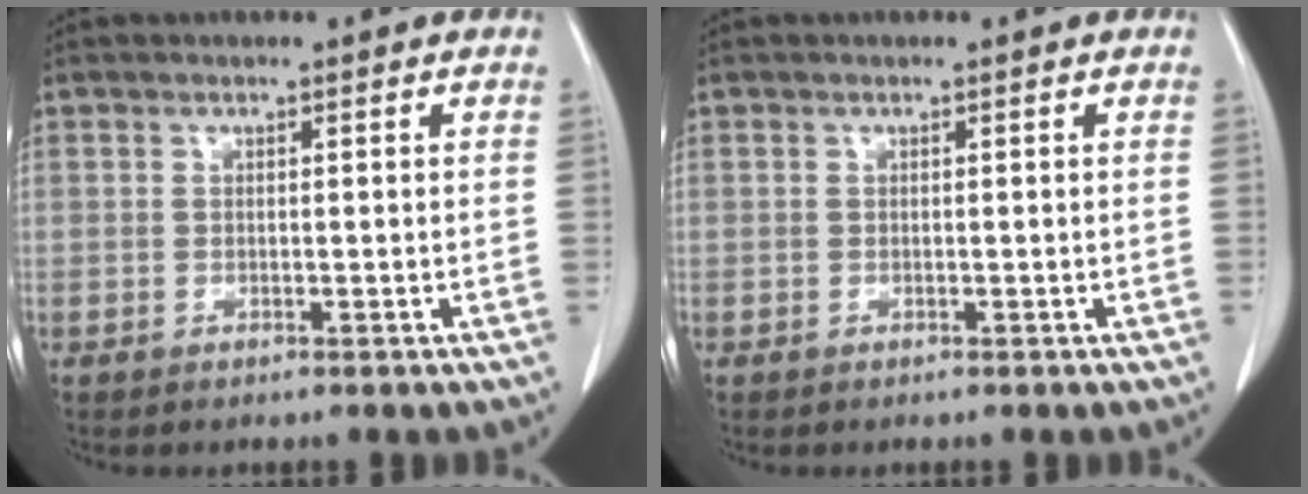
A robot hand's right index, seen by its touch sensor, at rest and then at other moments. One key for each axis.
{"total": 0.0}